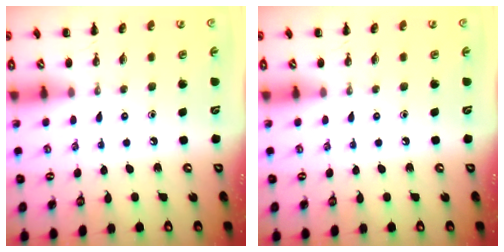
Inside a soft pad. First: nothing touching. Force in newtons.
{"total": 0.0}